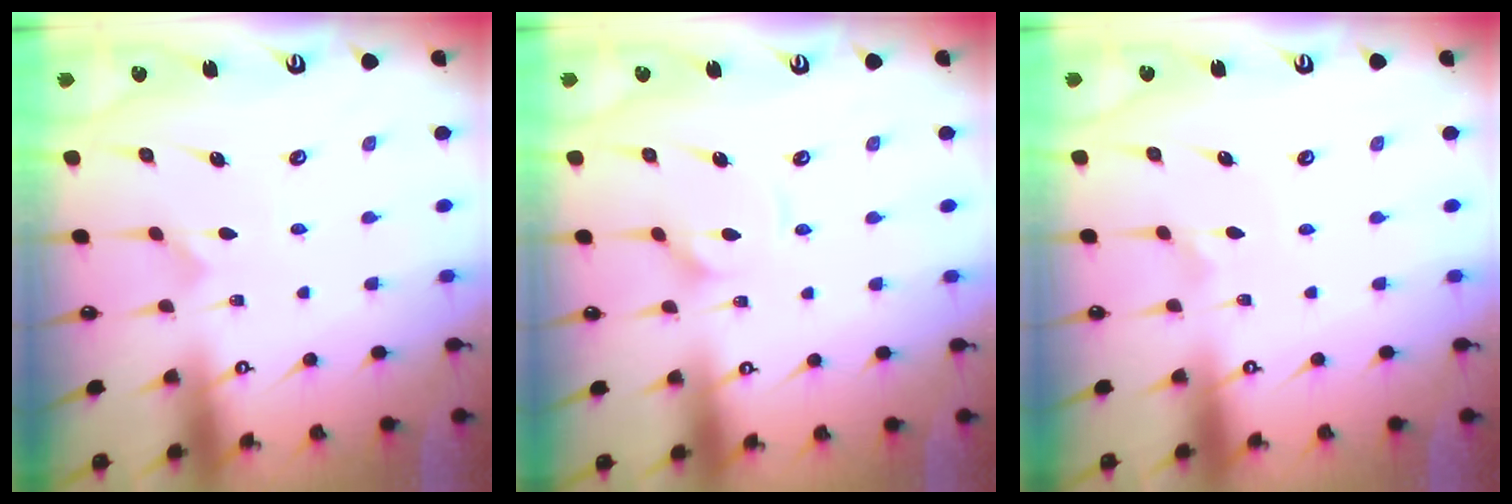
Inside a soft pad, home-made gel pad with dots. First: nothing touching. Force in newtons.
{"total": 3.1, "press": 3.1, "slide": 0.2}
{"total": 1.3, "press": 1.3, "slide": 0.3}